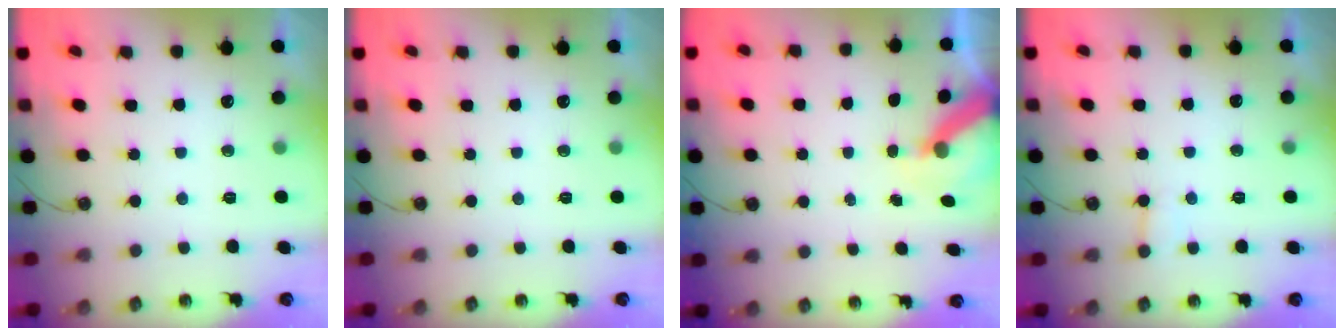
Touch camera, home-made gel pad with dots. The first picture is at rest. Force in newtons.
{"total": 0.0}
{"total": 6.8, "press": 6.8, "slide": 0.9}
{"total": 6.1, "press": 6.1, "slide": 0.4}